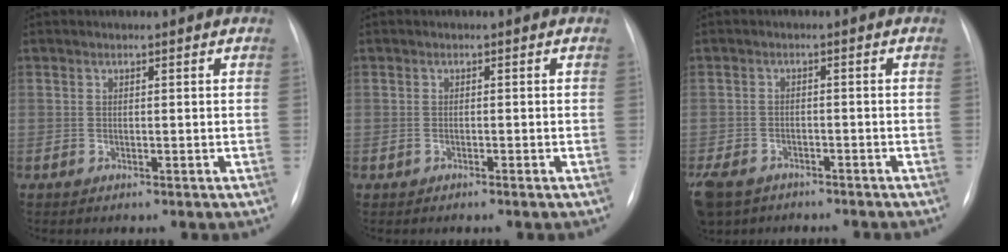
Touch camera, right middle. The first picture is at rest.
{"total": 0.6, "force": [-0.4, 0.2, 0.5], "torque": [-0.011, -0.001, -0.006]}
{"total": 11.0, "force": [-8.0, 6.2, 4.2], "torque": [-0.117, -0.019, -0.117]}